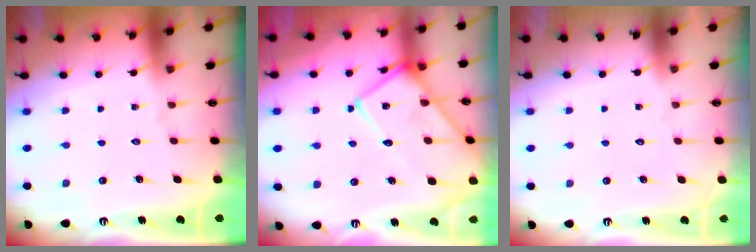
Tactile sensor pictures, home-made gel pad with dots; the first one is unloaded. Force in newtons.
{"total": 16.5, "press": 16.4, "slide": 1.4}
{"total": 1.5, "press": 1.5, "slide": 0.0}